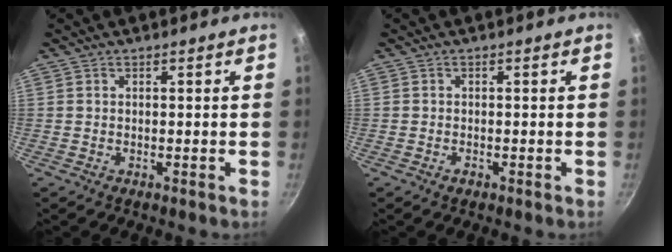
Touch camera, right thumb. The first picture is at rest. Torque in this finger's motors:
{"motor_torque": [-0.09, 0.09, -0.28, 0.15, -0.02]}